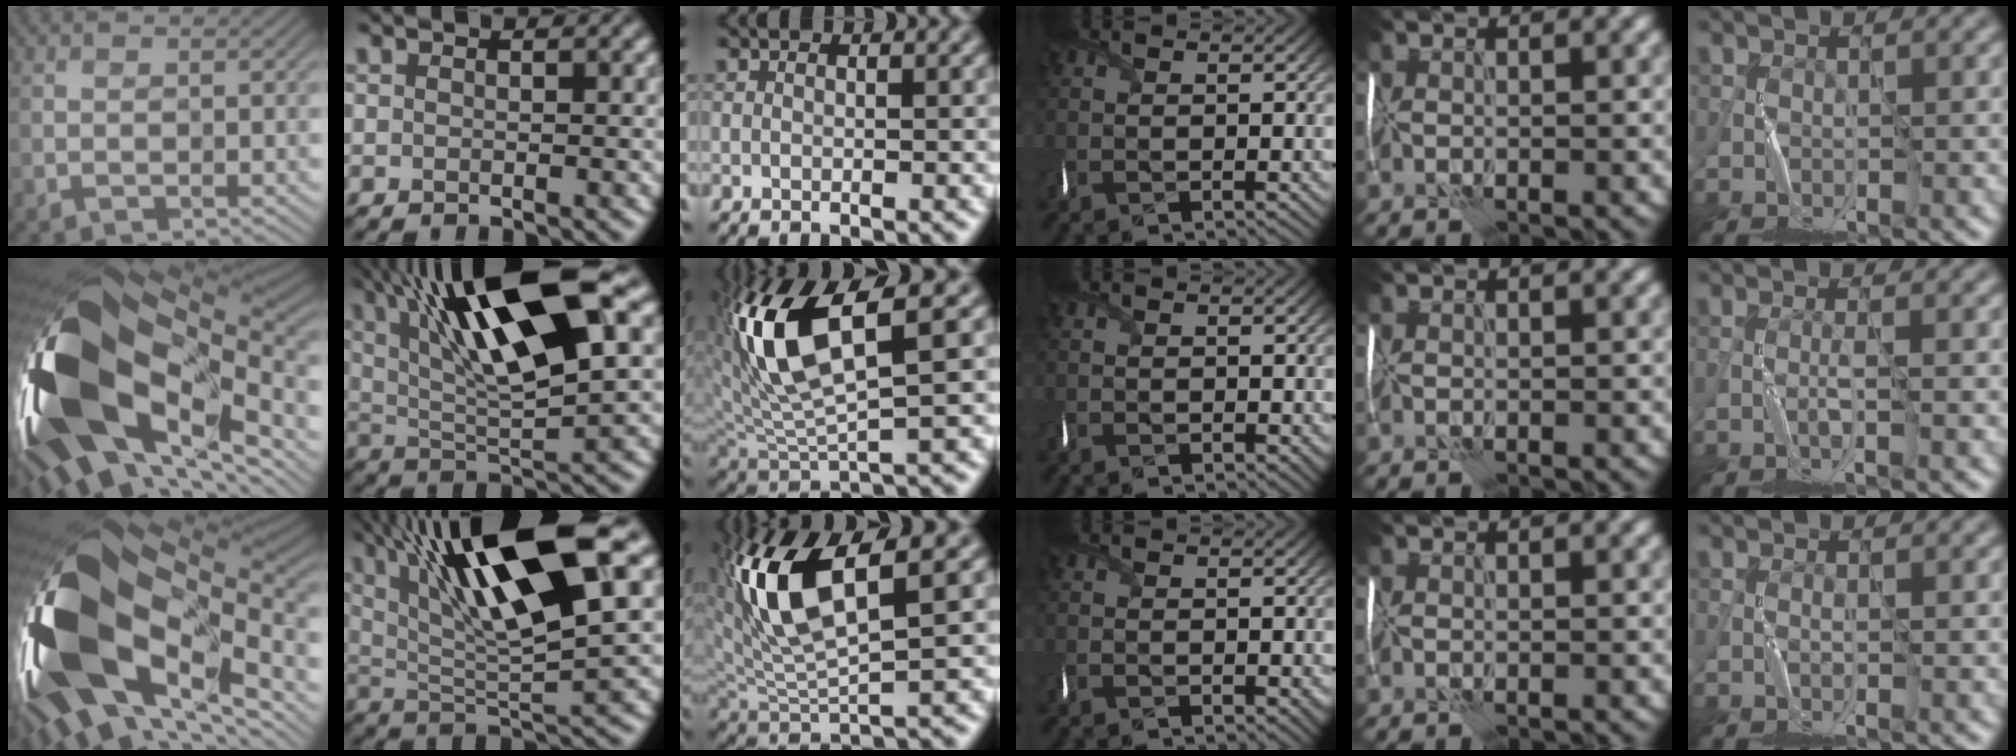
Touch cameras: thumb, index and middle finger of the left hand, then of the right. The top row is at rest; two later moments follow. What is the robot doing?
{"motion": "wrap", "object": "thread"}